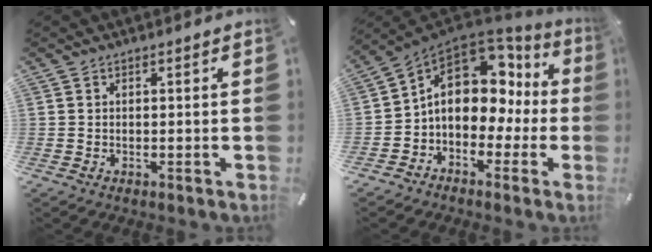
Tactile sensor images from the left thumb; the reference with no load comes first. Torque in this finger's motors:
{"motor_torque": [1.36, 3.65, 0.85, -0.01, 0.19]}